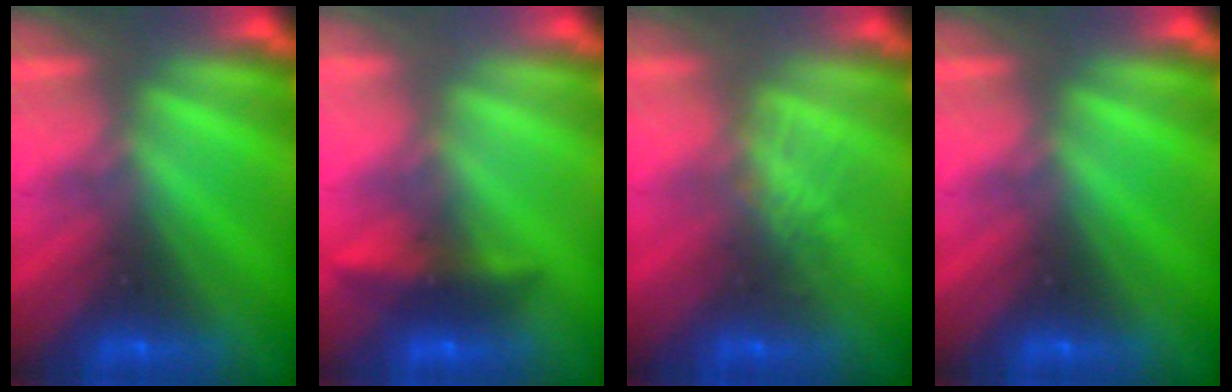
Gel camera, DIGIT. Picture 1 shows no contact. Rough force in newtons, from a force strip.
{"total": 4.3}
{"total": 2.7}
{"total": 0.0}